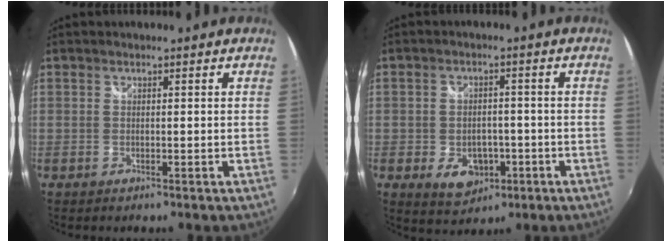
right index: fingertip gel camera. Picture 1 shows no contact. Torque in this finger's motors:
{"motor_torque": [0.72, -0.02, 0.29, 0.04]}